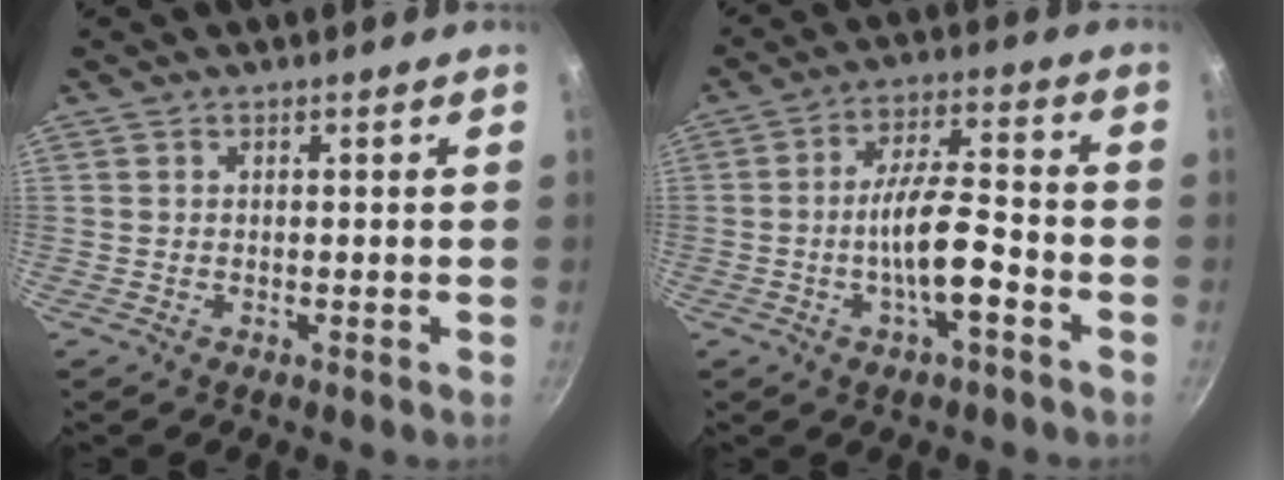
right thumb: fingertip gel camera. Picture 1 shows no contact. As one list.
[{"total": 10.0, "force": [-3.5, 2.8, 8.9], "torque": [-0.154, 0.031, -0.064]}]